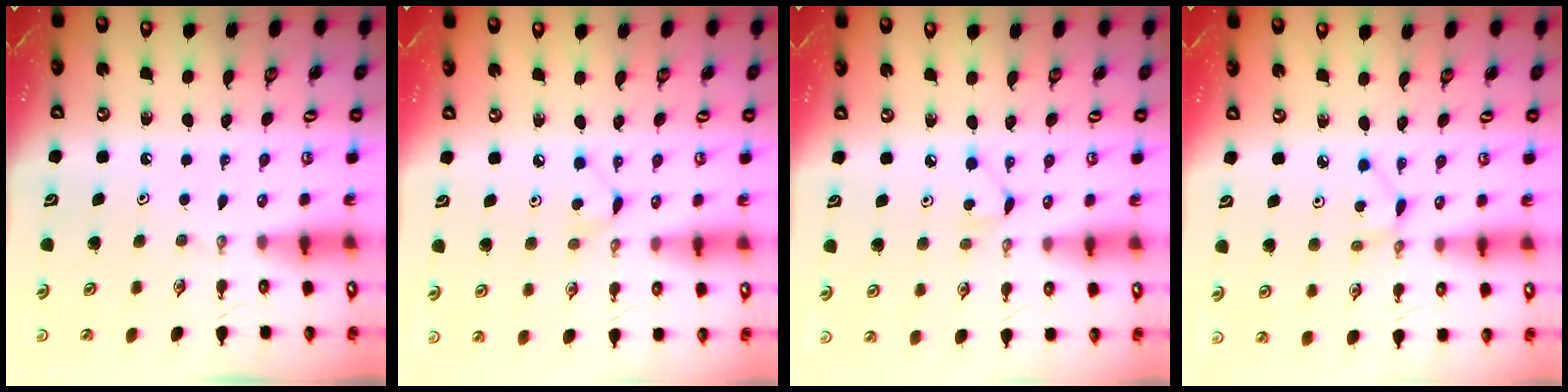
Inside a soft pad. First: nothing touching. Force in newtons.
{"total": 5.1, "press": 5.1, "slide": 0.4}
{"total": 3.7, "press": 3.7, "slide": 0.3}
{"total": 2.1, "press": 2.1, "slide": 0.1}